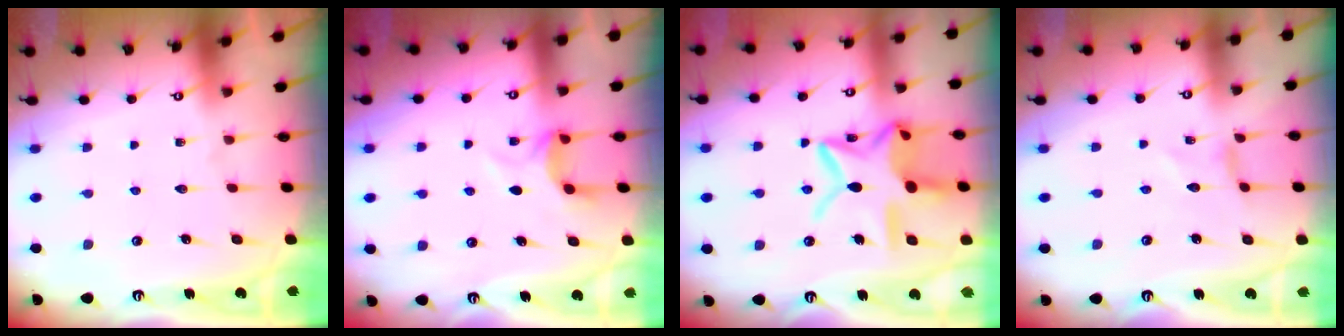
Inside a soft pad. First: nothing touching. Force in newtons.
{"total": 5.3, "press": 5.2, "slide": 1.0}
{"total": 18.6, "press": 18.5, "slide": 1.2}
{"total": 0.0}